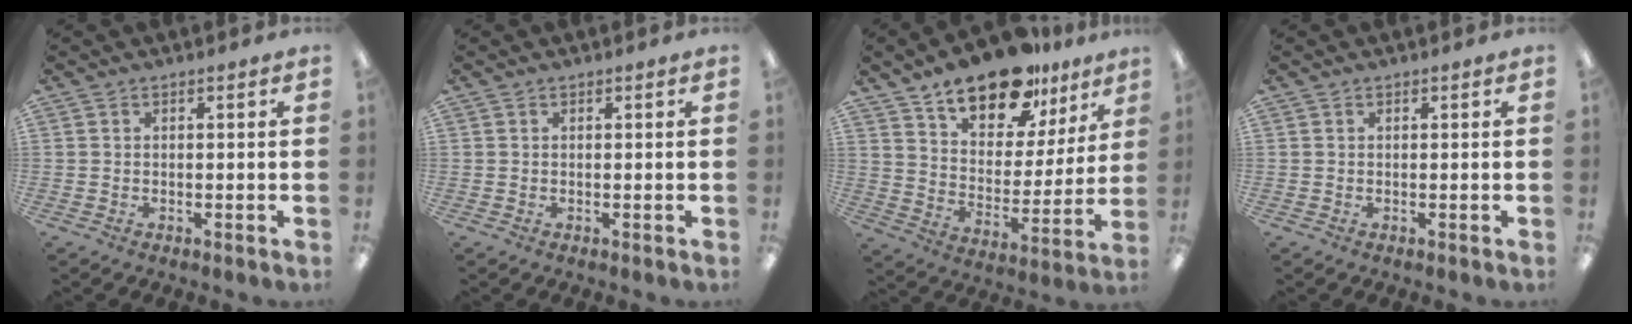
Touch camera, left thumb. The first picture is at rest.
{"total": 0.0}
{"total": 17.9, "force": [13.8, 8.1, 8.0], "torque": [-0.127, -0.091, 0.241]}
{"total": 0.0}